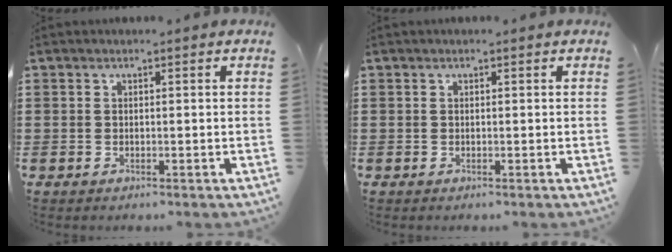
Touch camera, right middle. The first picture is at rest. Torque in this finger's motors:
{"motor_torque": [0.96, -0.51, 0.07, 0.04]}